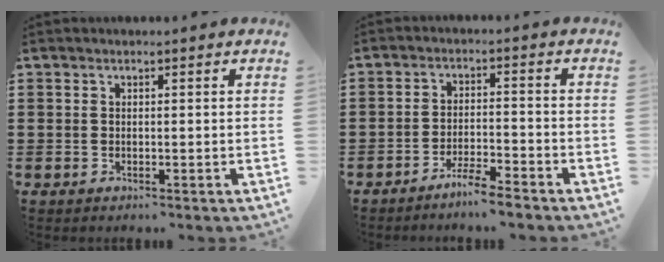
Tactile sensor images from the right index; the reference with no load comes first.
{"total": 4.1, "force": [-3.8, -0.2, 1.4], "torque": [-0.032, -0.001, -0.076]}